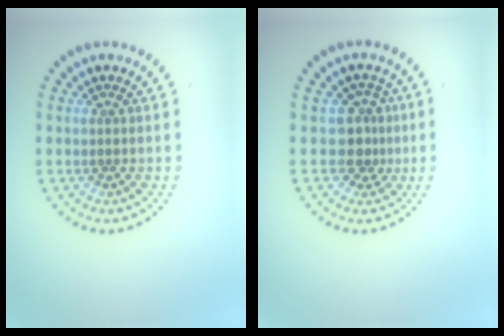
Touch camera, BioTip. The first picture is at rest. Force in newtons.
{"total": 2.5, "press": 1.9, "slide": 1.6}